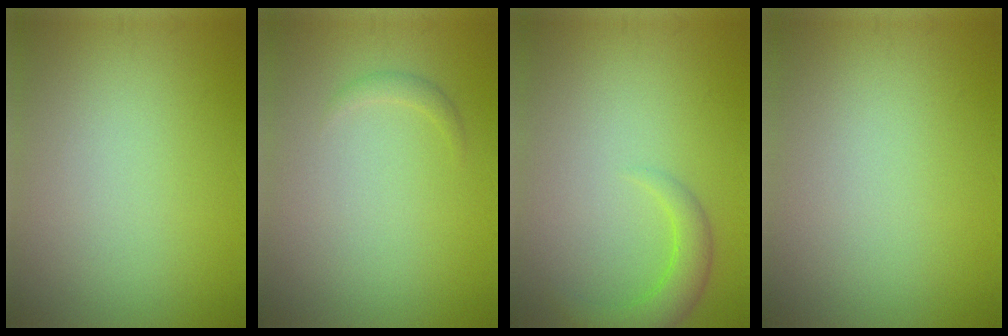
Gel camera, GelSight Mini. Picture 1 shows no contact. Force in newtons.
{"total": 0.8, "press": 0.8, "slide": 0.0}
{"total": 2.9, "press": 2.9, "slide": 0.2}
{"total": 0.0}